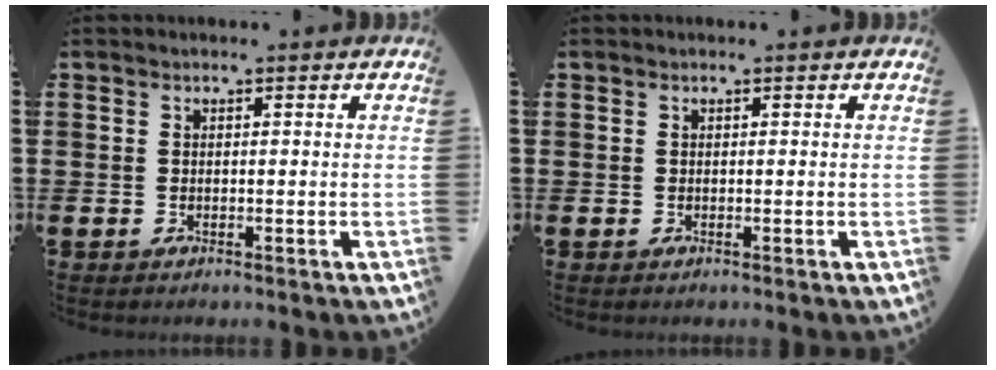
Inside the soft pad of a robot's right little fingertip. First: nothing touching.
{"total": 0.0}